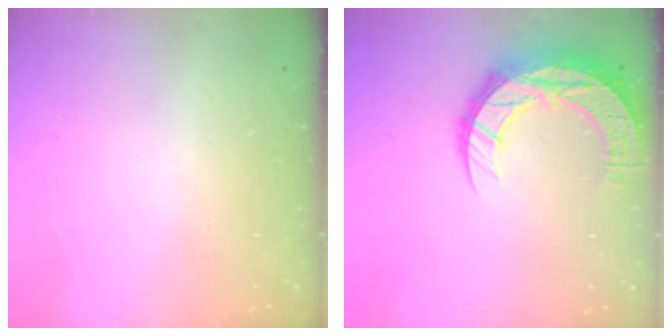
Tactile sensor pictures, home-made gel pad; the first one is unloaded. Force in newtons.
{"total": 15.8, "press": 15.7, "slide": 1.1}